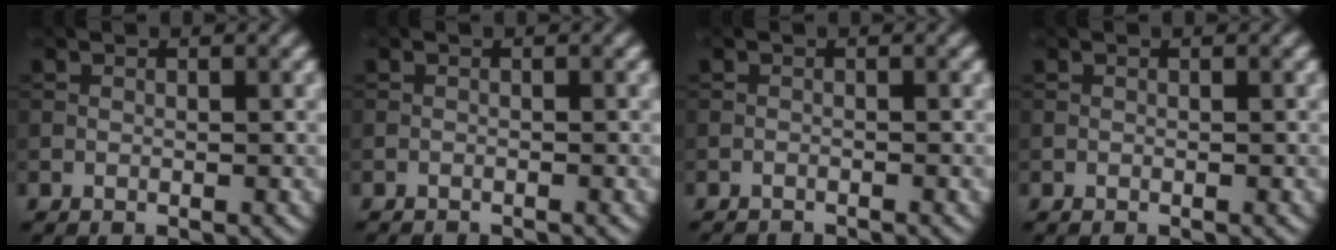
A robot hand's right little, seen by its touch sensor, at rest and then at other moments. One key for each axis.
{"total": 1.1, "fx": -1.1, "fy": 0.1, "fz": 0.1, "tx": 0.004, "ty": -0.005, "tz": -0.020}
{"total": 1.5, "fx": -1.5, "fy": 0.2, "fz": 0.2, "tx": 0.003, "ty": -0.007, "tz": -0.026}
{"total": 0.0}